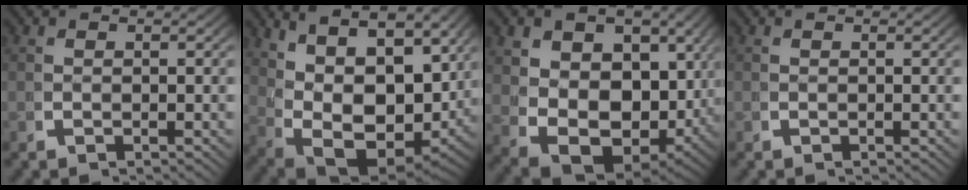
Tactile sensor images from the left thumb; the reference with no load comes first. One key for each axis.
{"total": 14.3, "fx": 0.7, "fy": 9.9, "fz": 10.3, "tx": -0.198, "ty": -0.044, "tz": 0.025}
{"total": 13.3, "fx": -1.1, "fy": 10.0, "fz": 8.8, "tx": -0.187, "ty": -0.083, "tz": 0.014}
{"total": 0.0}